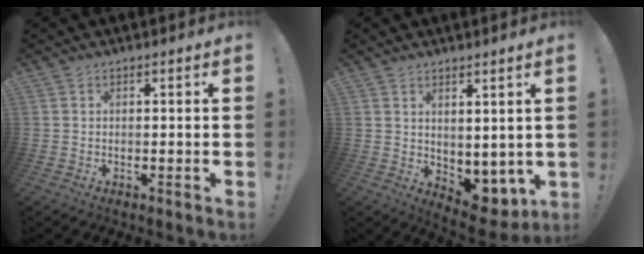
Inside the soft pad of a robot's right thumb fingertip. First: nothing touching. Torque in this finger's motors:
{"motor_torque": [-0.22, 0.51, 0.15, 0.38, -0.03]}